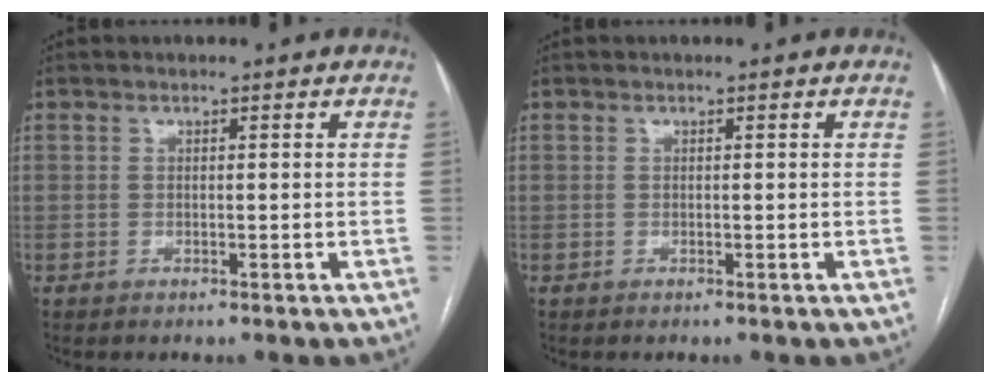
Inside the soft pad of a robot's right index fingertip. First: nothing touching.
{"total": 0.0}